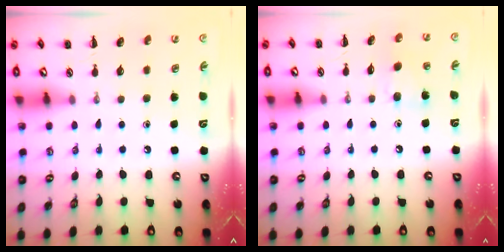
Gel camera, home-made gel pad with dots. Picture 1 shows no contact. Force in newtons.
{"total": 7.1, "press": 6.9, "slide": 1.3}